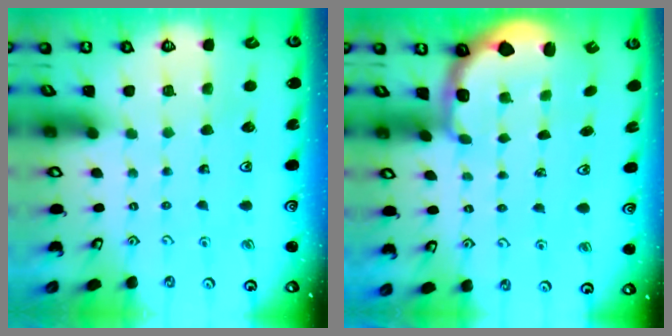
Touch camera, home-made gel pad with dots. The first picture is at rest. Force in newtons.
{"total": 2.4, "press": 1.2, "slide": 2.1}